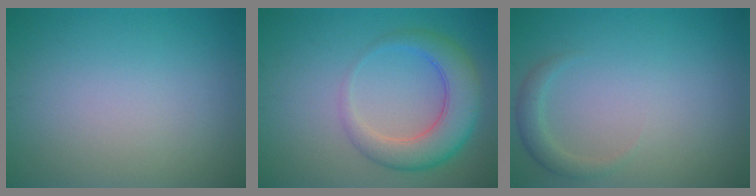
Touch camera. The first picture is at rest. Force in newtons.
{"total": 5.7, "press": 5.7, "slide": 0.2}
{"total": 1.6, "press": 1.6, "slide": 0.2}